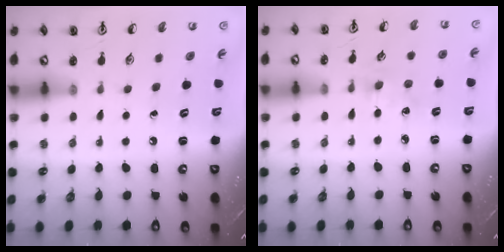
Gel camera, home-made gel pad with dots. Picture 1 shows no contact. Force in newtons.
{"total": 2.5, "press": 2.4, "slide": 0.4}